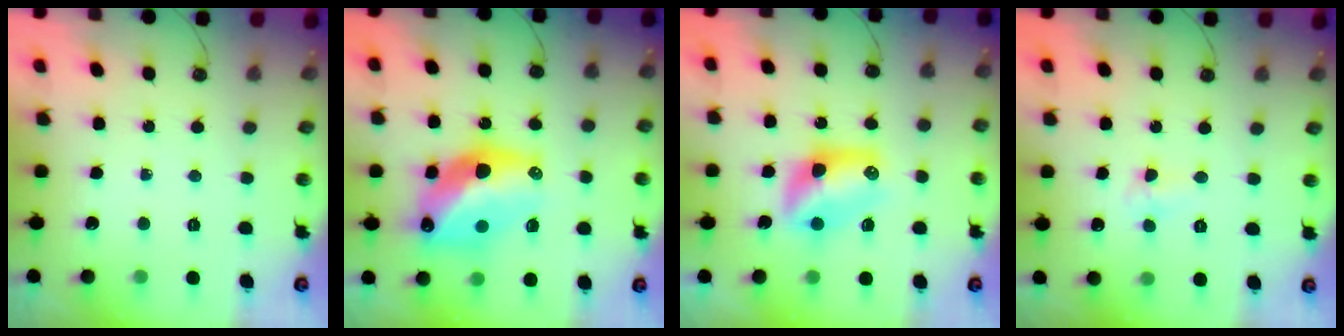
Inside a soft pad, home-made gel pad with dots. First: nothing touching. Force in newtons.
{"total": 17.1, "press": 17.0, "slide": 1.4}
{"total": 9.4, "press": 9.4, "slide": 0.5}
{"total": 3.0, "press": 2.8, "slide": 1.1}